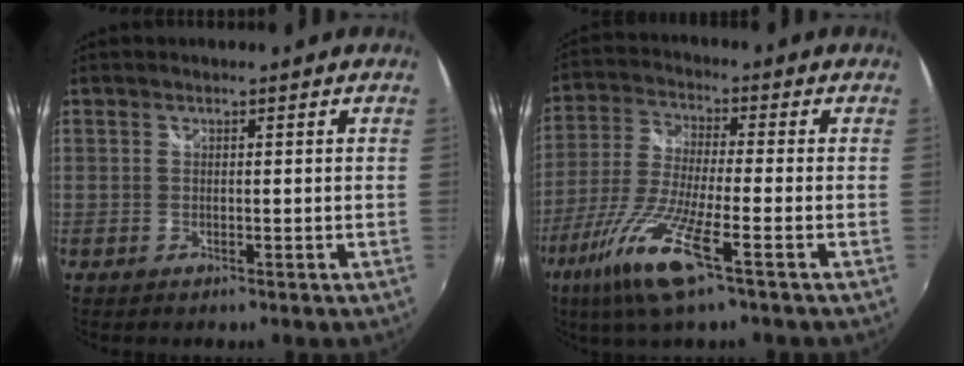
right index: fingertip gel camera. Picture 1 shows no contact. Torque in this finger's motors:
{"motor_torque": [0.69, 0.46, 0.35, 0.12]}